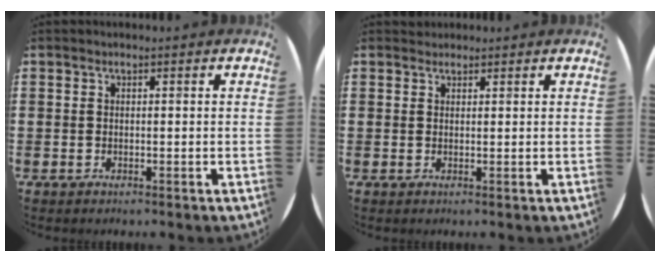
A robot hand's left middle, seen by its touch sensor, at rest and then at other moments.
{"total": 0.9, "force": [0.8, 0.3, -0.2], "torque": [0.003, 0.003, 0.015]}